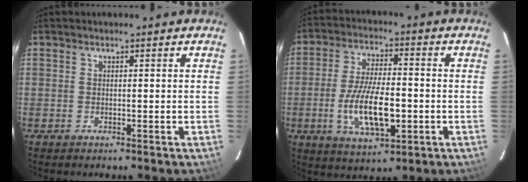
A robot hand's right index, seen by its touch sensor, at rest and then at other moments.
{"total": 12.5, "force": [-3.0, 4.7, 11.2], "torque": [-0.222, -0.007, -0.050]}